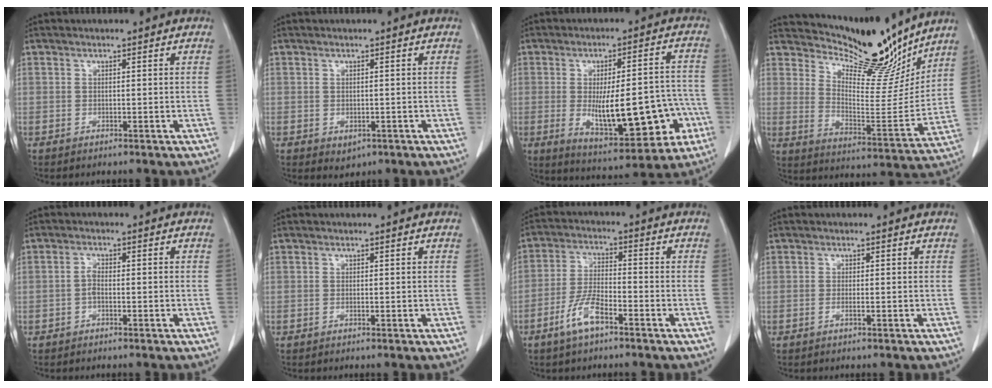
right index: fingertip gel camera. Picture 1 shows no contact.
{"total": 1.9, "force": [-0.7, 1.4, 1.1], "torque": [-0.013, -0.002, 0.001]}
{"total": 17.2, "force": [-4.1, 5.3, 15.9], "torque": [-0.225, 0.013, -0.041]}
{"total": 13.8, "force": [13.0, 2.7, 3.8], "torque": [-0.065, -0.038, 0.202]}
{"total": 1.6, "force": [-0.6, 0.6, 1.3], "torque": [-0.025, 0.005, -0.013]}
{"total": 0.0}
{"total": 6.6, "force": [-4.0, 1.8, 4.9], "torque": [-0.107, -0.001, -0.079]}
{"total": 0.7, "force": [-0.3, -0.1, 0.6], "torque": [-0.013, 0.000, -0.006]}